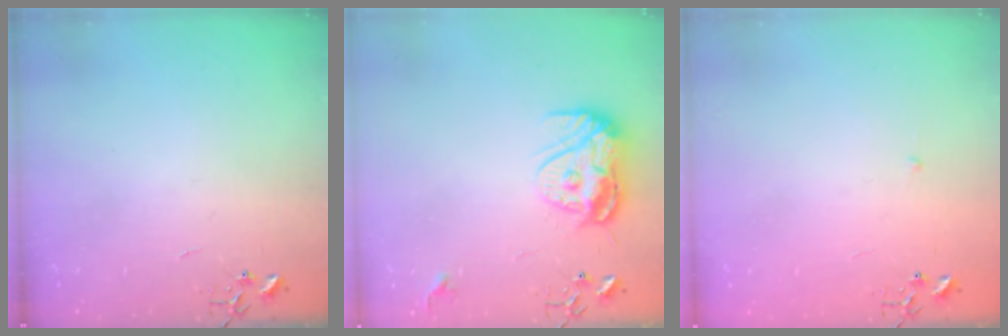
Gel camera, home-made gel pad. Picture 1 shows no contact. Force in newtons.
{"total": 12.4, "press": 12.4, "slide": 1.4}
{"total": 2.3, "press": 2.3, "slide": 0.3}